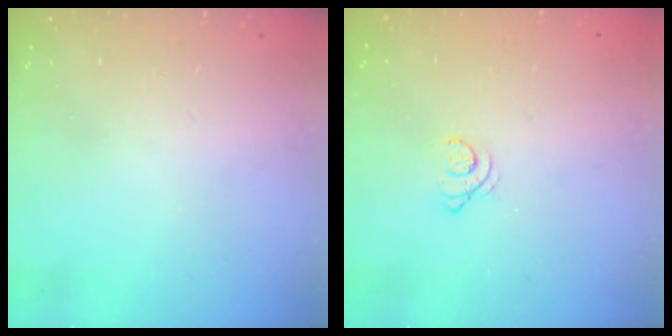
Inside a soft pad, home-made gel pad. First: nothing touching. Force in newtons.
{"total": 2.1, "press": 2.1, "slide": 0.2}